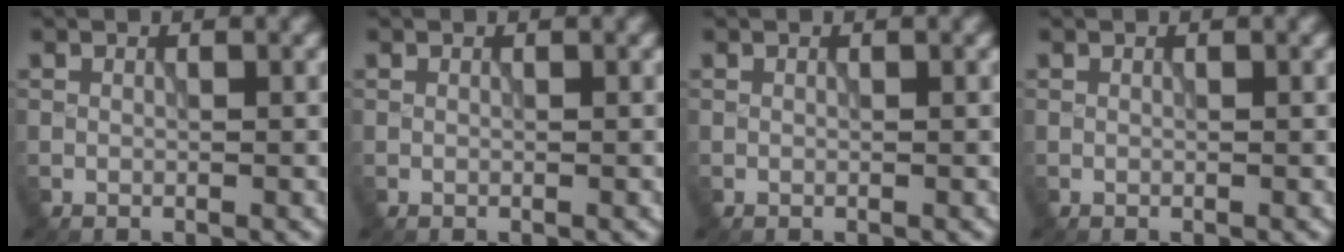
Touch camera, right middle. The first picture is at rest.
{"total": 0.0}
{"total": 0.0}
{"total": 0.0}